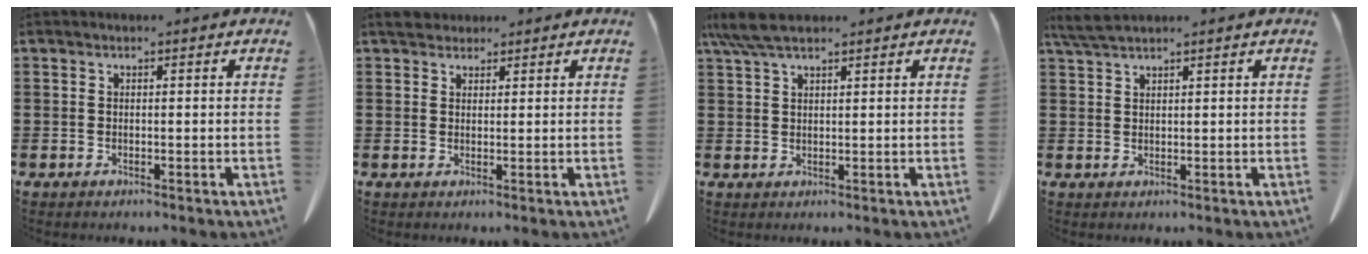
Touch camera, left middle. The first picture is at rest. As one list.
[{"total": 2.7, "force": [2.2, 1.4, 0.8], "torque": [-0.015, 0.005, 0.042]}, {"total": 5.1, "force": [3.8, 1.1, 3.3], "torque": [-0.073, 0.001, 0.070]}, {"total": 2.8, "force": [2.2, 0.3, 1.7], "torque": [-0.038, 0.001, 0.042]}]